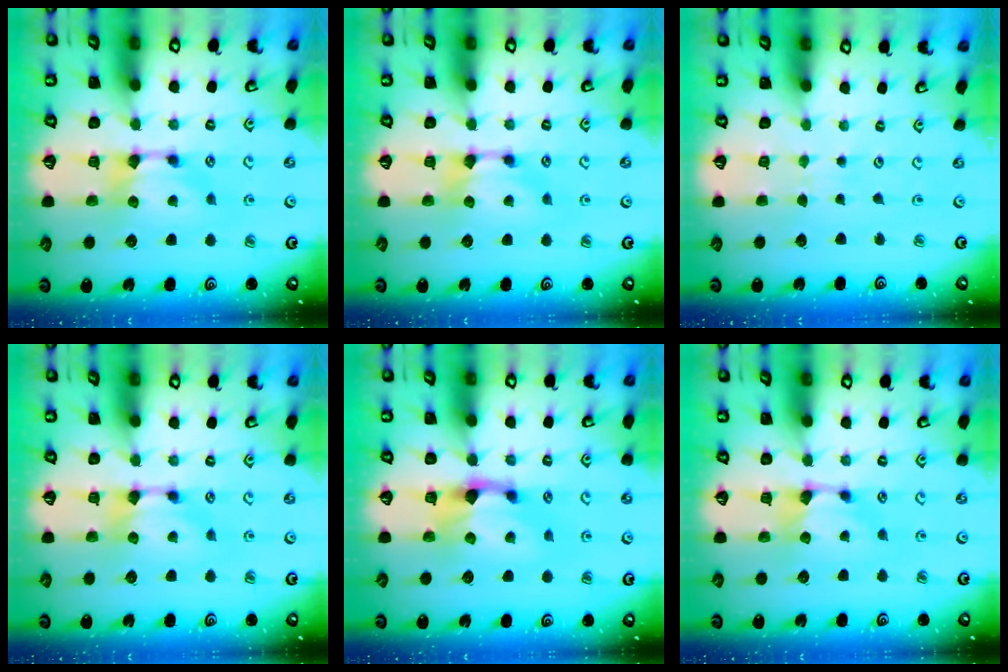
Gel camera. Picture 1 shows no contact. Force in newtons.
{"total": 0.0}
{"total": 4.5, "press": 4.5, "slide": 0.1}
{"total": 0.0}
{"total": 1.9, "press": 1.3, "slide": 1.4}
{"total": 1.1, "press": 0.4, "slide": 1.0}